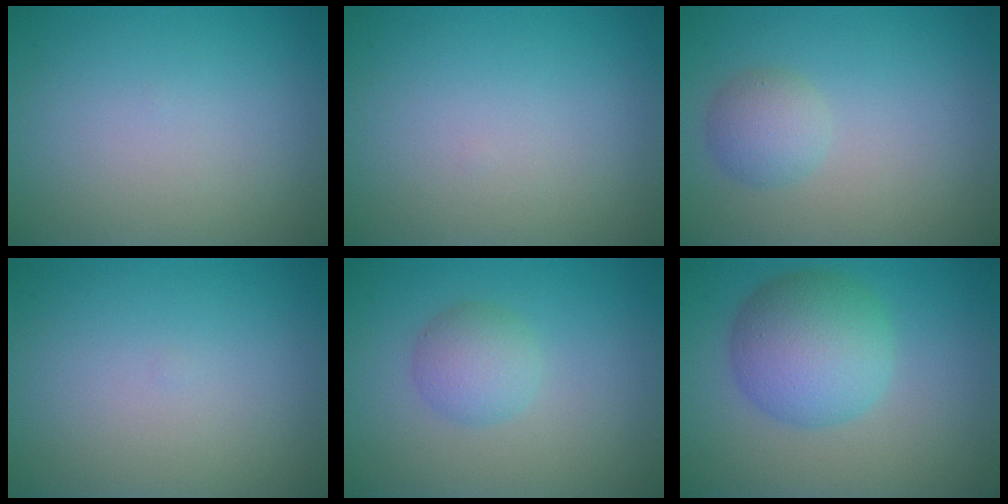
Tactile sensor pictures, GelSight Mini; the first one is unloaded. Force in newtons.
{"total": 0.0}
{"total": 2.2, "press": 2.2, "slide": 0.2}
{"total": 0.0}
{"total": 2.6, "press": 2.6, "slide": 0.1}
{"total": 6.5, "press": 6.5, "slide": 0.0}